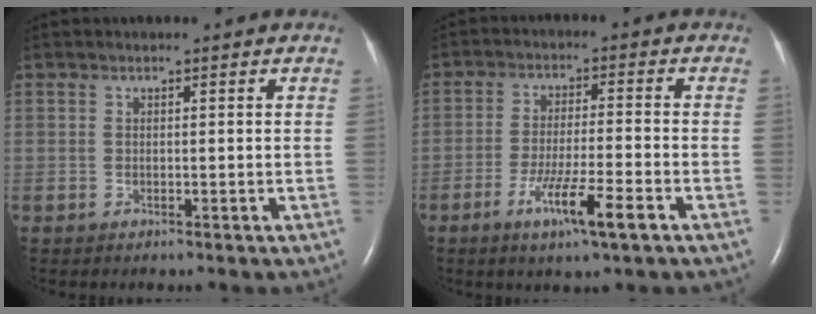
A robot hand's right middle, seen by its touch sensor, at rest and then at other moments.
{"total": 8.1, "force": [-4.2, 0.1, 7.0], "torque": [-0.128, -0.015, -0.073]}